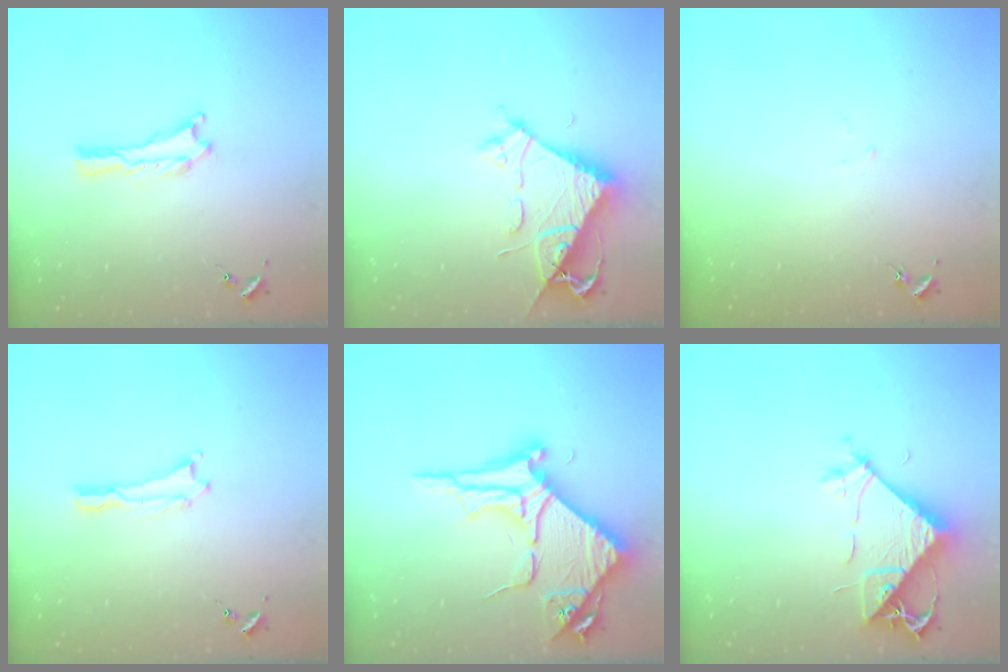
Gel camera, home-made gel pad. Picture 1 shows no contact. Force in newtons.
{"total": 6.8, "press": 6.7, "slide": 0.6}
{"total": 1.0, "press": 1.0, "slide": 0.1}
{"total": 0.0}
{"total": 8.8, "press": 8.7, "slide": 0.9}
{"total": 8.5, "press": 8.5, "slide": 0.7}